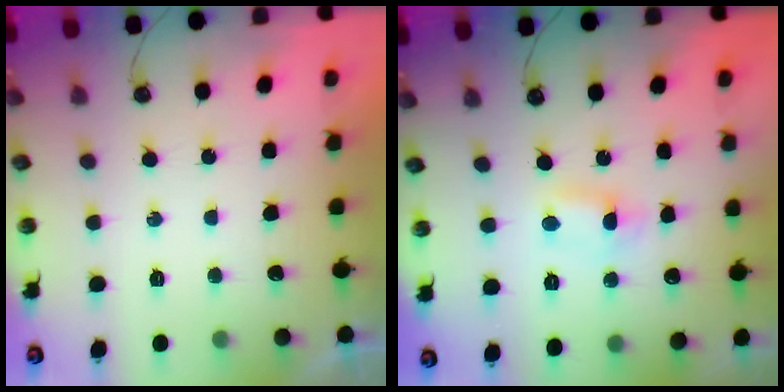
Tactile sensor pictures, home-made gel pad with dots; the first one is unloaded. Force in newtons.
{"total": 1.2, "press": 1.0, "slide": 0.8}